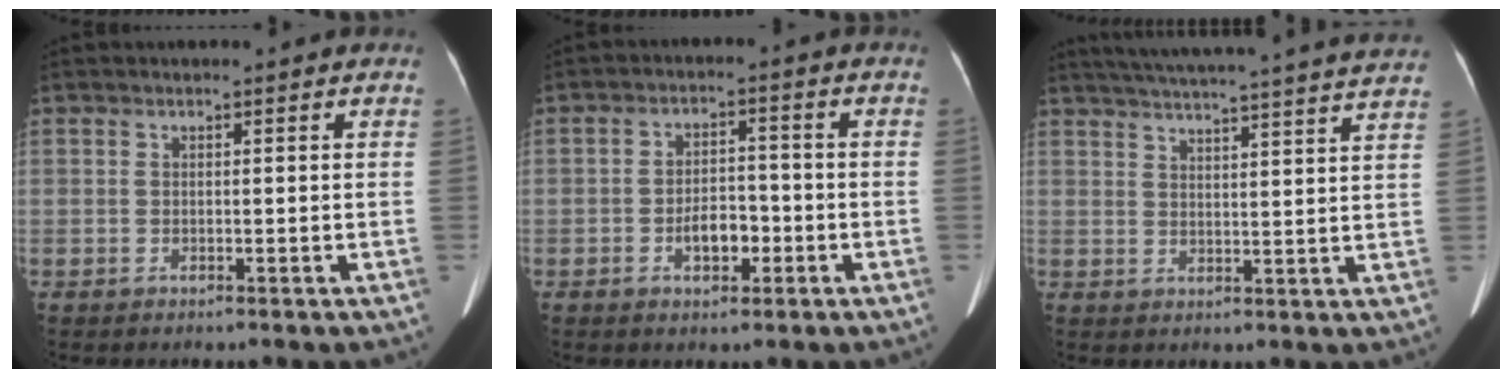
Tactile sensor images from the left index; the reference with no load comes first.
{"total": 4.6, "force": [-2.2, 2.3, 3.3], "torque": [-0.054, 0.001, -0.032]}
{"total": 26.8, "force": [24.8, -0.4, 9.9], "torque": [-0.155, -0.042, 0.309]}